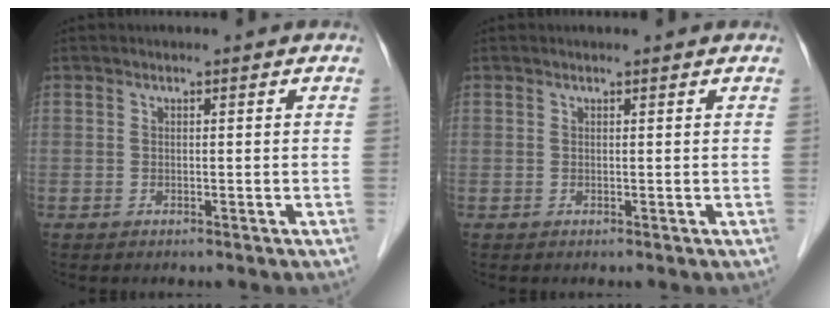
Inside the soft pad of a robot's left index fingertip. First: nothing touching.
{"total": 0.7, "force": [0.7, 0.0, 0.1], "torque": [-0.007, 0.001, 0.007]}